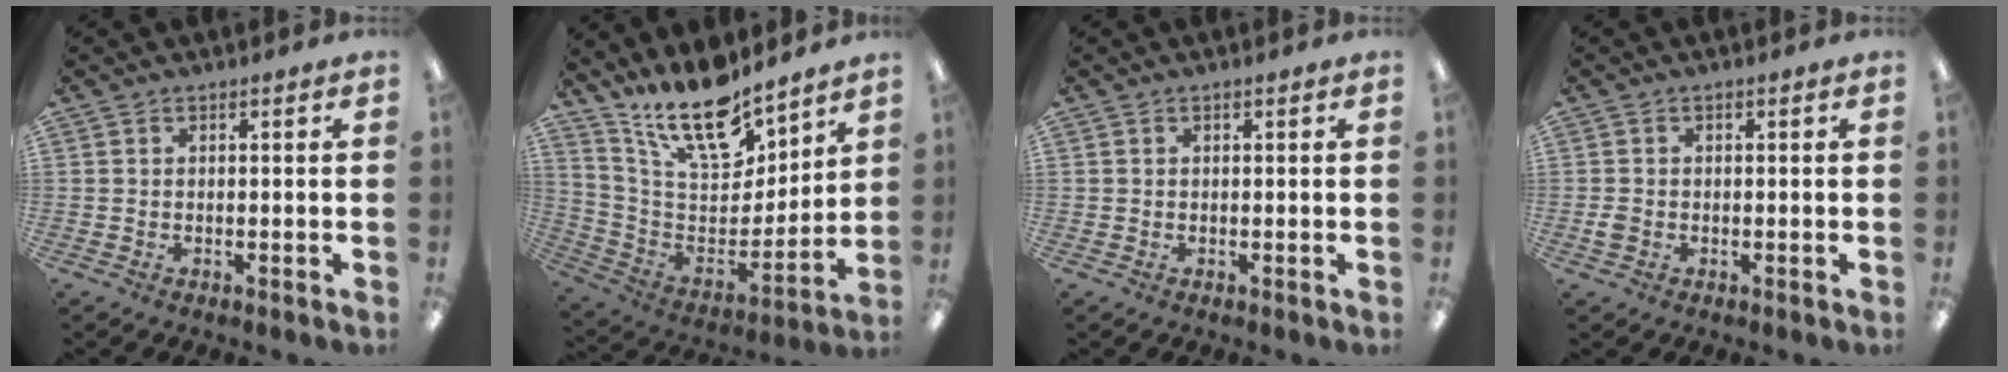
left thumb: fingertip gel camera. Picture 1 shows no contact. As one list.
[{"total": 18.6, "force": [14.6, 7.1, 9.1], "torque": [-0.166, -0.101, 0.259]}, {"total": 0.0}, {"total": 1.8, "force": [-0.5, 1.4, 1.0], "torque": [-0.016, 0.004, -0.009]}]